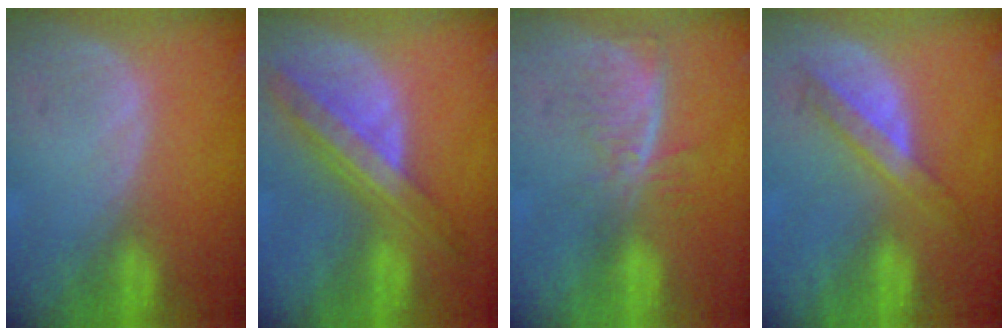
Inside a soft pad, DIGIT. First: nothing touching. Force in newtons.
{"total": 8.8, "press": 7.6, "slide": 4.4}
{"total": 5.9, "press": 5.0, "slide": 3.1}
{"total": 5.8, "press": 5.2, "slide": 2.6}